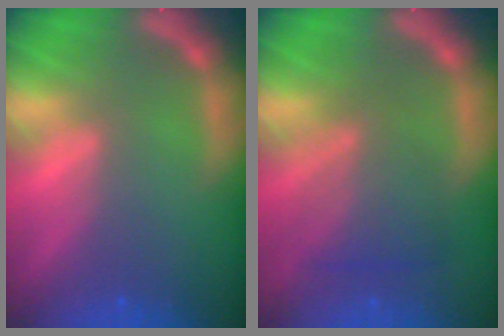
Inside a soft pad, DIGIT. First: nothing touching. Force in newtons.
{"total": 5.1}